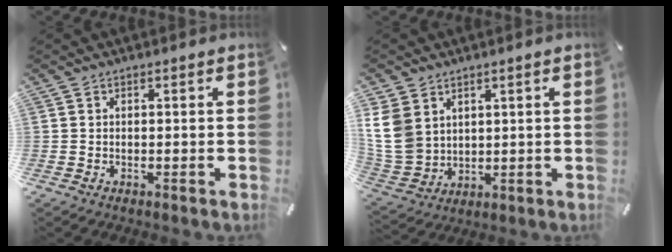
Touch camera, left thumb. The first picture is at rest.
{"total": 10.9, "force": [3.5, 9.0, 5.0], "torque": [-0.145, -0.014, 0.066]}